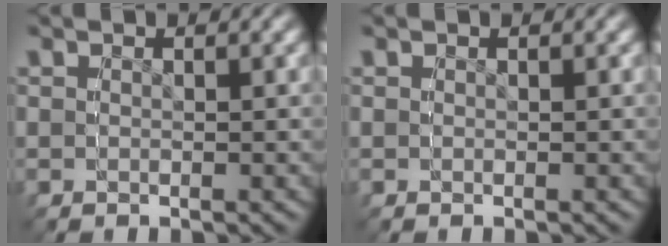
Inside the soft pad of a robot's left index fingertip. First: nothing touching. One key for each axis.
{"total": 0.0}